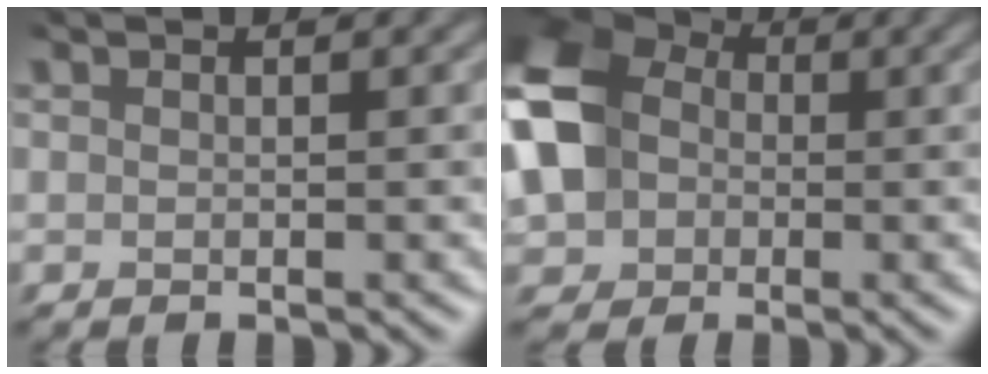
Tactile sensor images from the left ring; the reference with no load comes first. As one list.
[{"total": 9.5, "force": [-0.4, 8.0, 5.1], "torque": [-0.127, 0.006, -0.015]}]